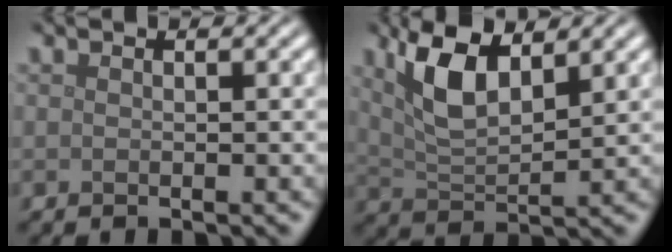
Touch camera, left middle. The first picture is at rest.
{"total": 5.8, "force": [2.8, 2.4, 4.5], "torque": [-0.096, 0.003, 0.051]}